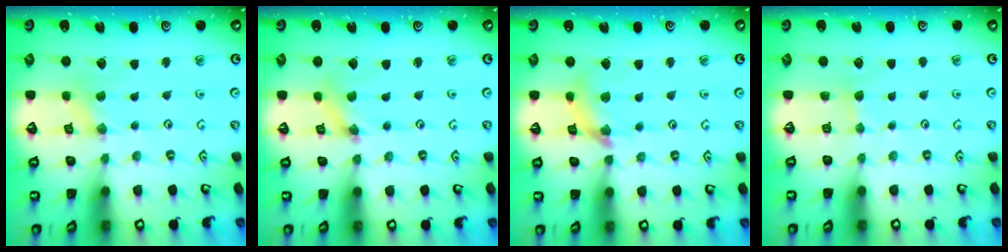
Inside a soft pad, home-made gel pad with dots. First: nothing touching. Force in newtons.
{"total": 2.0, "press": 2.0, "slide": 0.1}
{"total": 10.2, "press": 10.1, "slide": 1.3}
{"total": 2.7, "press": 2.6, "slide": 0.4}